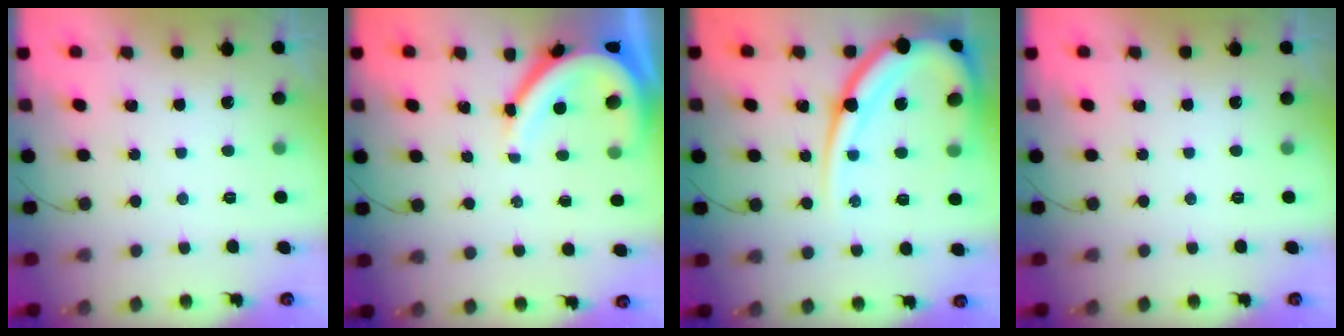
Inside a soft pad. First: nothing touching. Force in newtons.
{"total": 10.5, "press": 10.4, "slide": 1.2}
{"total": 19.2, "press": 19.2, "slide": 1.8}
{"total": 0.0}